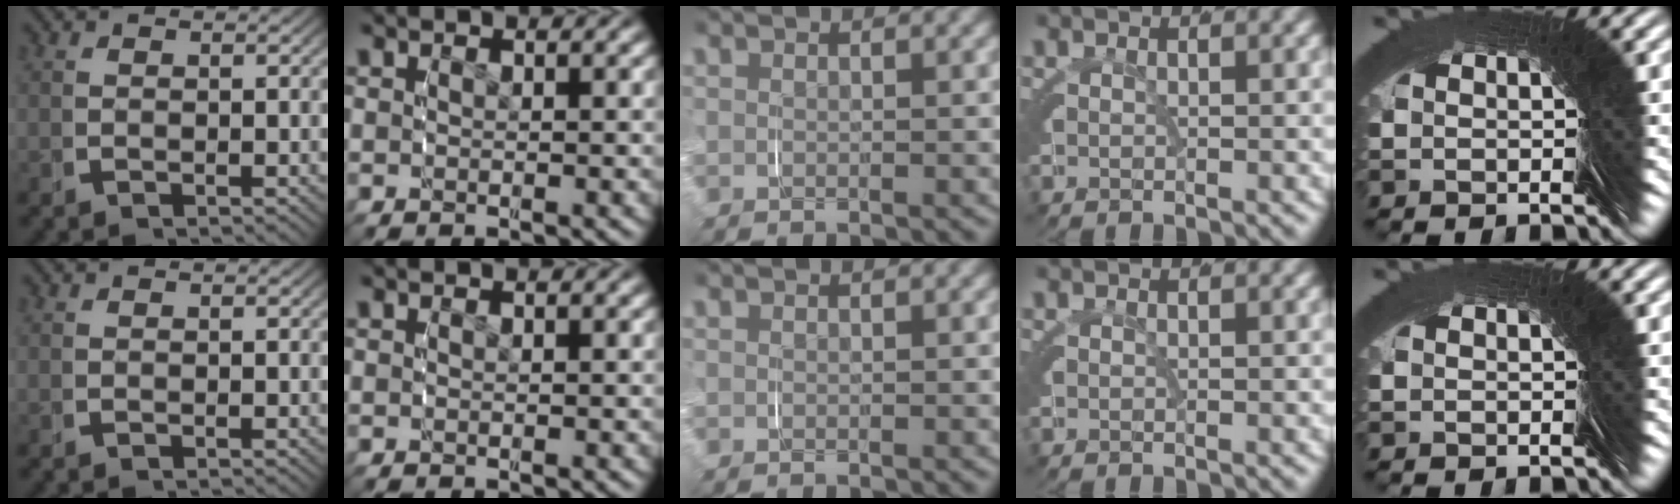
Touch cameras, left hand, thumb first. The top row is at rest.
{}